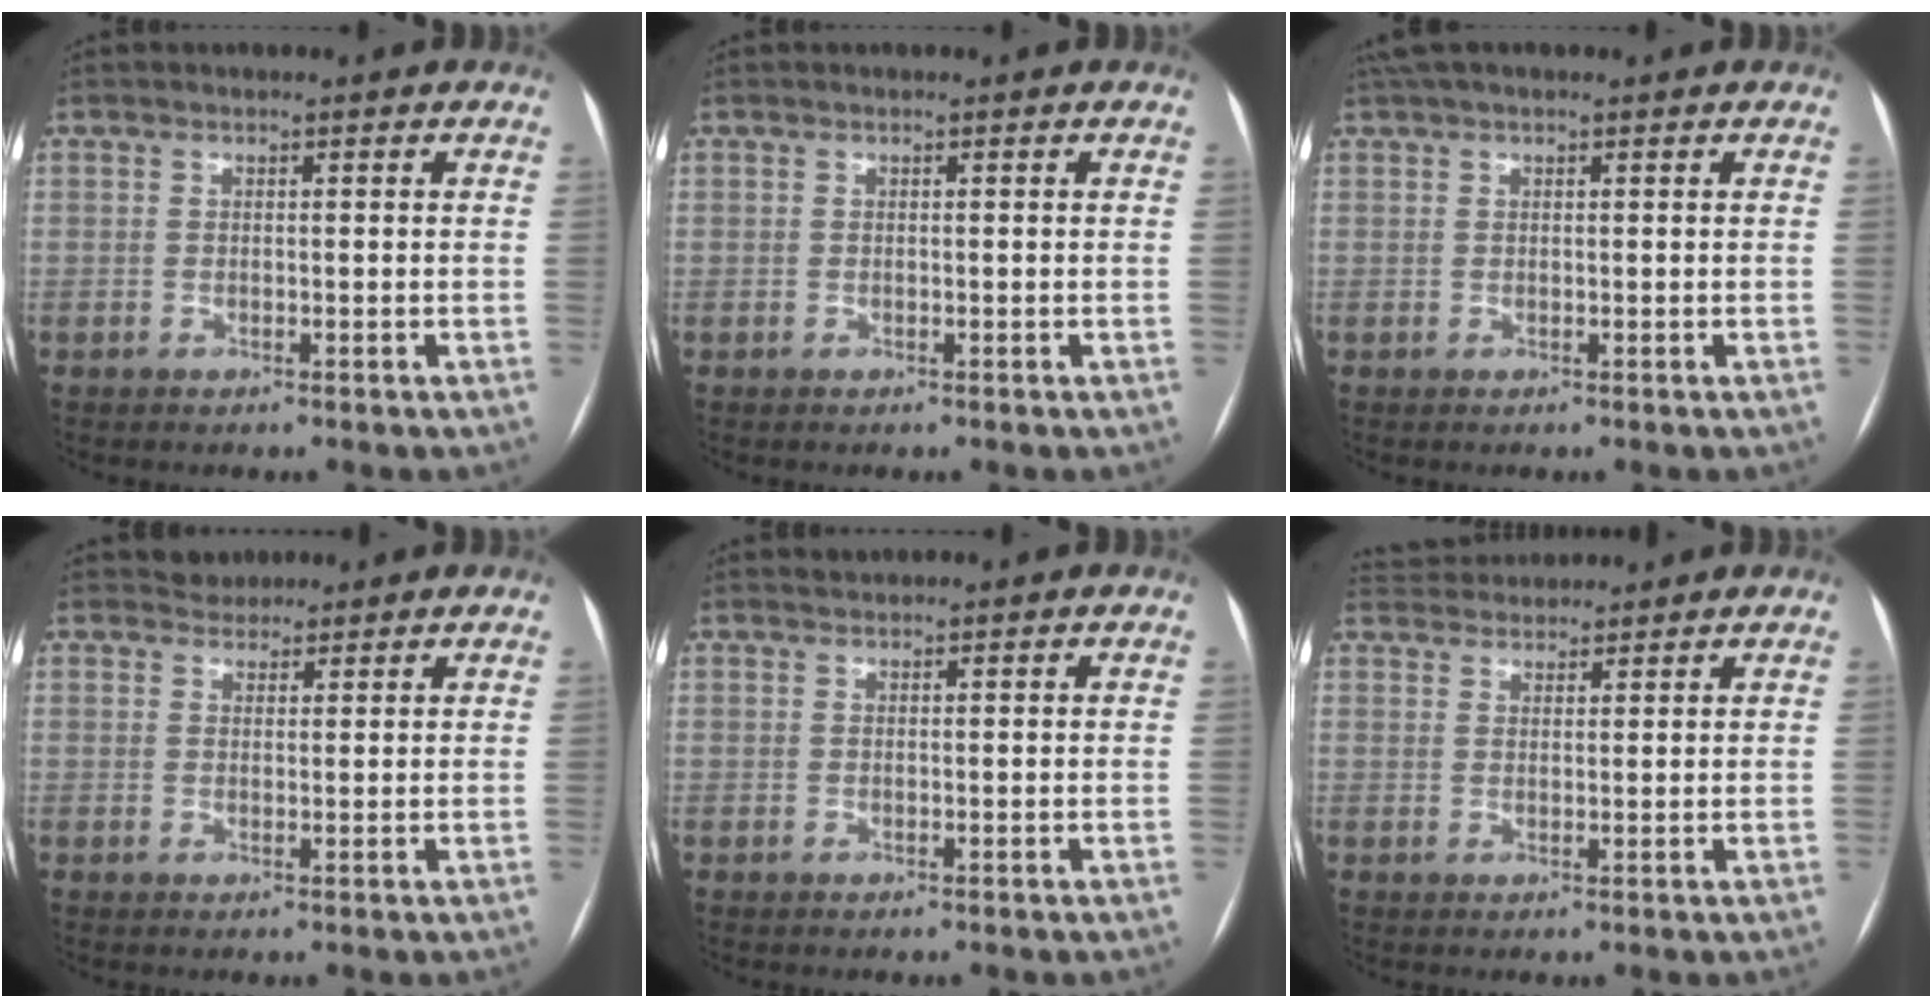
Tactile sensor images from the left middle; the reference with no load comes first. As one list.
[{"total": 0.0}, {"total": 3.4, "force": [2.6, 0.8, 2.0], "torque": [-0.040, 0.039, 0.048]}, {"total": 2.2, "force": [2.0, 0.9, -0.3], "torque": [0.004, 0.009, 0.031]}, {"total": 0.7, "force": [0.6, 0.0, -0.2], "torque": [-0.008, 0.004, 0.014]}, {"total": 5.5, "force": [5.3, 1.0, 0.6], "torque": [-0.015, 0.032, 0.091]}]